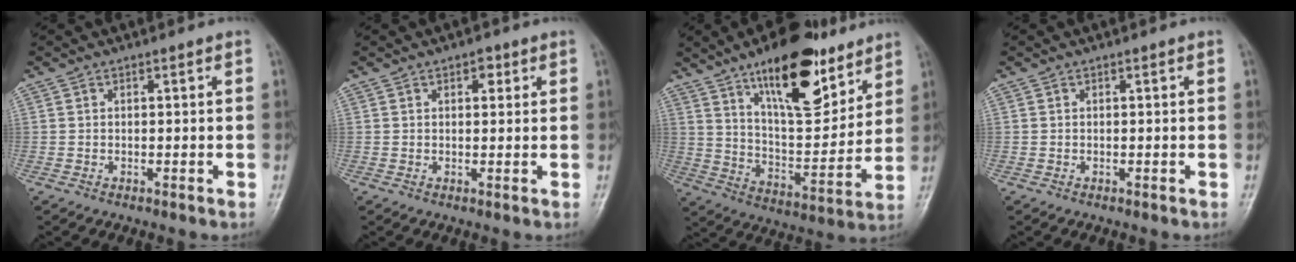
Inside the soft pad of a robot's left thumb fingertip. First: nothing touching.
{"total": 2.5, "force": [1.2, 1.5, 1.6], "torque": [-0.009, -0.002, 0.014]}
{"total": 20.4, "force": [12.6, 8.0, 13.9], "torque": [-0.171, -0.071, 0.211]}
{"total": 0.0}